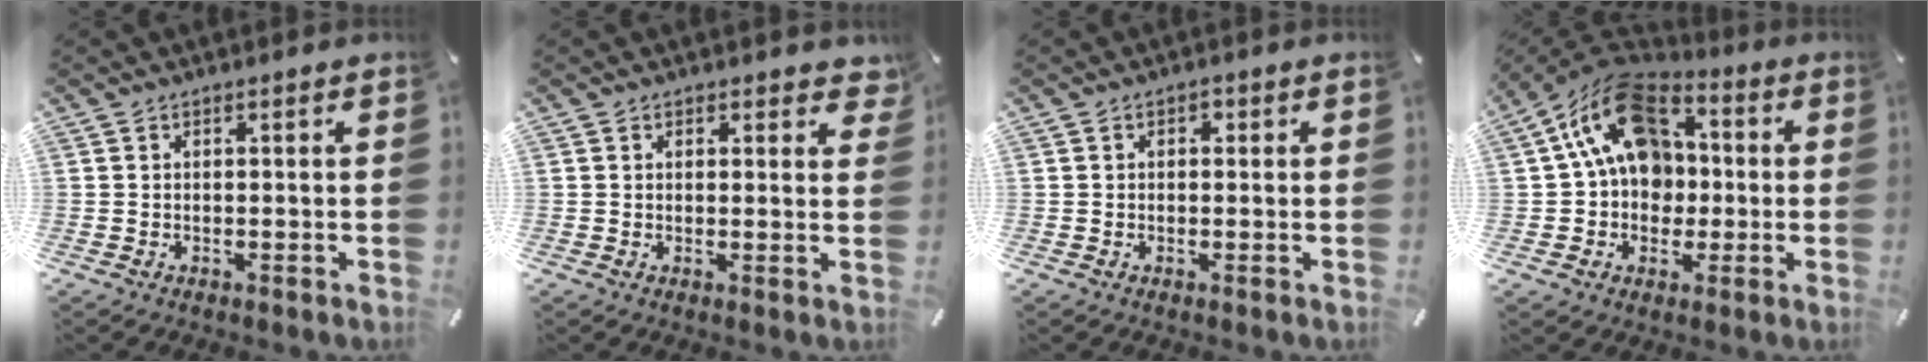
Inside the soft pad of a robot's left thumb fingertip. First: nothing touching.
{"total": 2.2, "force": [1.4, 1.4, 0.9], "torque": [0.002, -0.003, 0.020]}
{"total": 1.2, "force": [0.1, 1.1, 0.5], "torque": [-0.004, 0.004, -0.002]}
{"total": 17.1, "force": [3.6, 13.4, 10.0], "torque": [-0.177, -0.008, 0.068]}